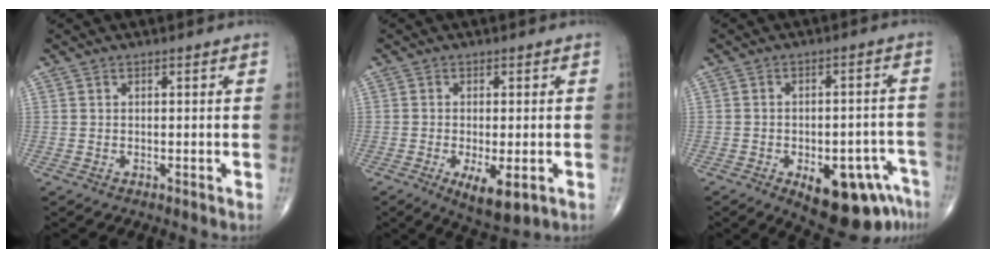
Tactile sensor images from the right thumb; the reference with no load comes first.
{"total": 7.1, "force": [-2.4, 2.5, 6.2], "torque": [-0.099, -0.016, -0.033]}
{"total": 14.9, "force": [-7.9, 6.9, 10.6], "torque": [-0.091, 0.041, -0.094]}